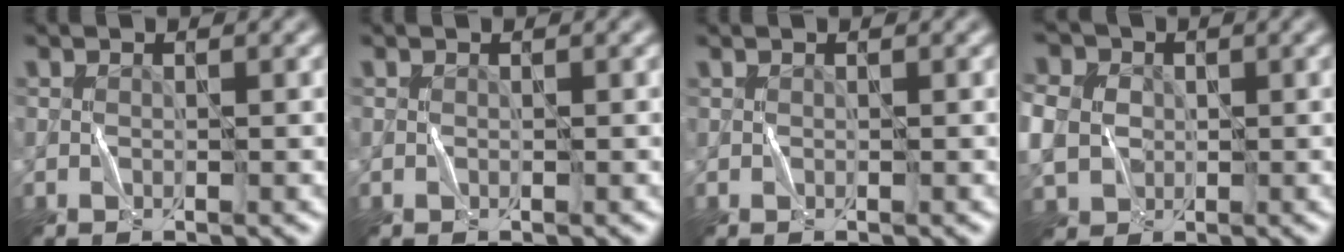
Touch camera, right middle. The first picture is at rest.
{"total": 0.0}
{"total": 0.0}
{"total": 6.9, "force": [0.4, 5.8, 3.7], "torque": [-0.092, 0.013, -0.009]}